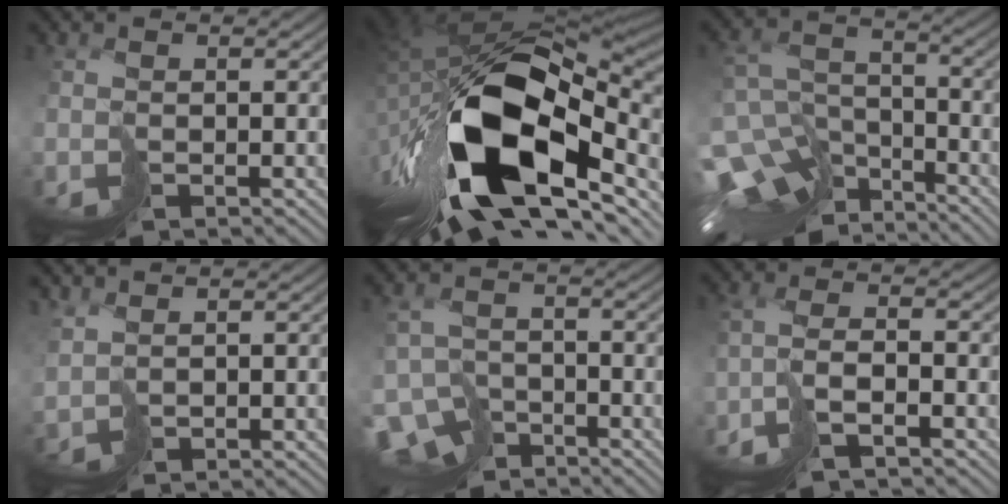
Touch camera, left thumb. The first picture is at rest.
{"total": 19.2, "force": [-5.6, 9.6, 15.6], "torque": [-0.311, -0.006, -0.086]}
{"total": 14.1, "force": [-10.0, 7.7, 6.3], "torque": [-0.158, -0.027, -0.134]}
{"total": 2.5, "force": [1.5, 1.1, 1.5], "torque": [-0.046, 0.002, 0.033]}
{"total": 6.5, "force": [-5.3, 3.2, 2.2], "torque": [-0.038, -0.017, -0.089]}
{"total": 3.5, "force": [-2.5, -0.2, 2.4], "torque": [-0.043, 0.012, -0.053]}